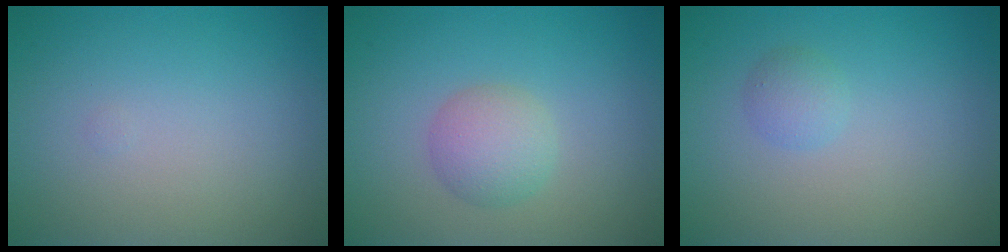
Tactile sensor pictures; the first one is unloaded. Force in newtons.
{"total": 2.7, "press": 2.7, "slide": 0.1}
{"total": 1.3, "press": 1.3, "slide": 0.1}